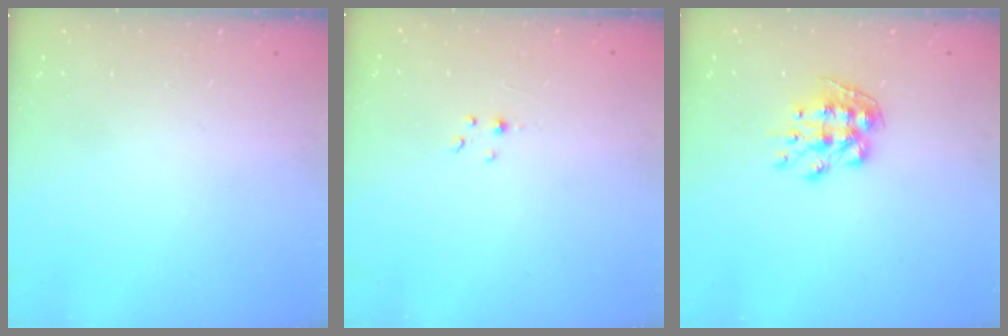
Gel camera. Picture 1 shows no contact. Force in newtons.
{"total": 1.0, "press": 1.0, "slide": 0.2}
{"total": 8.4, "press": 8.3, "slide": 0.4}